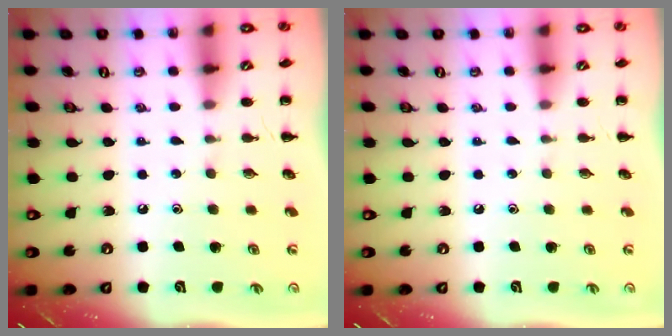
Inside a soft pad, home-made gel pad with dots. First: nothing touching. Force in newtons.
{"total": 0.0}